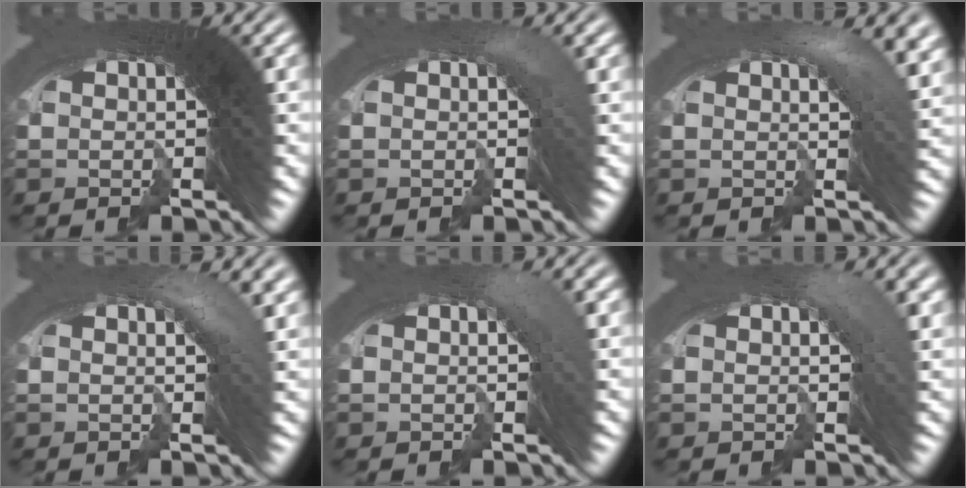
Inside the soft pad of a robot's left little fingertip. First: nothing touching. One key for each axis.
{"total": 1.3, "fx": -0.1, "fy": 0.5, "fz": 1.1, "tx": -0.010, "ty": 0.006, "tz": -0.006}
{"total": 4.6, "fx": 1.0, "fy": 1.9, "fz": 4.1, "tx": -0.039, "ty": 0.014, "tz": 0.004}
{"total": 3.1, "fx": 0.7, "fy": 1.2, "fz": 2.8, "tx": -0.027, "ty": 0.009, "tz": 0.000}
{"total": 1.7, "fx": 0.2, "fy": 0.7, "fz": 1.6, "tx": -0.013, "ty": 0.009, "tz": -0.004}
{"total": 2.5, "fx": 0.4, "fy": 0.9, "fz": 2.3, "tx": -0.018, "ty": 0.012, "tz": -0.003}